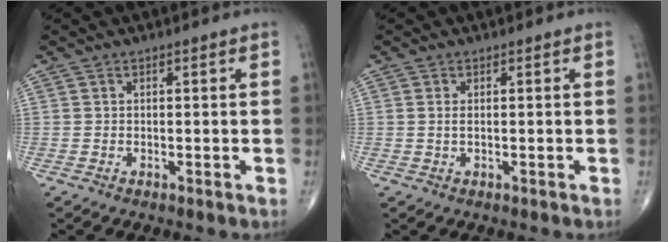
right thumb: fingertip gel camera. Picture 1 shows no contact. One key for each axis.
{"total": 1.0, "fx": 0.2, "fy": 0.4, "fz": 1.0, "tx": -0.024, "ty": 0.001, "tz": 0.006}